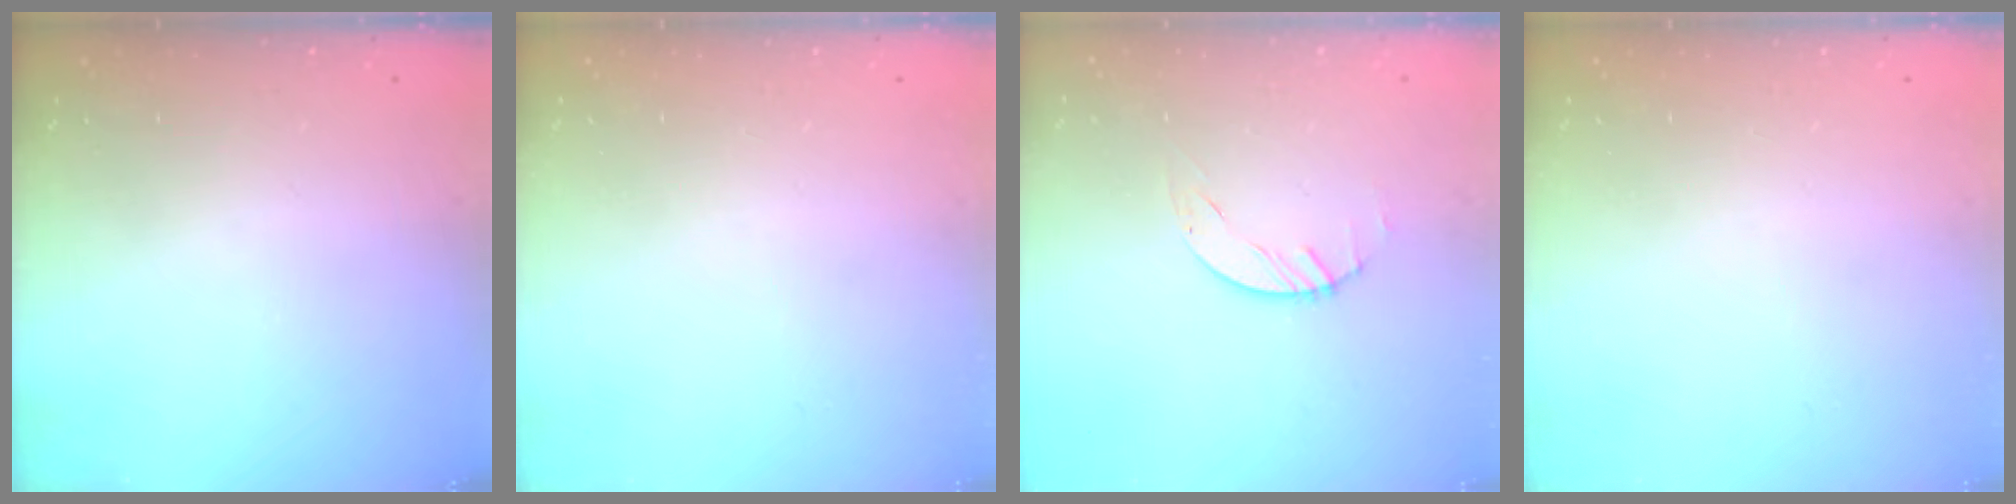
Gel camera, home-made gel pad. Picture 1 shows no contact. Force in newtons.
{"total": 0.0}
{"total": 1.5, "press": 1.4, "slide": 0.1}
{"total": 0.0}